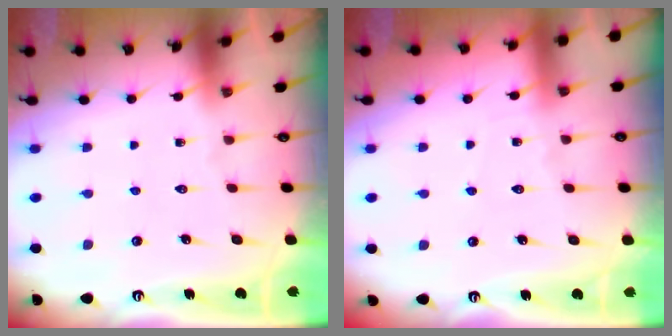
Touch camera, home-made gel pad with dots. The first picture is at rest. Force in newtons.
{"total": 4.2, "press": 4.1, "slide": 0.5}